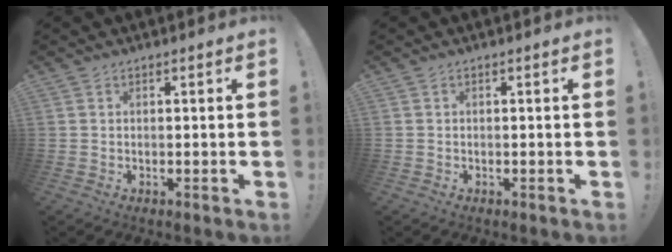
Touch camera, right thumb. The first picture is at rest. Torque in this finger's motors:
{"motor_torque": [1.01, 0.72, -0.22, -0.96, 0.00]}